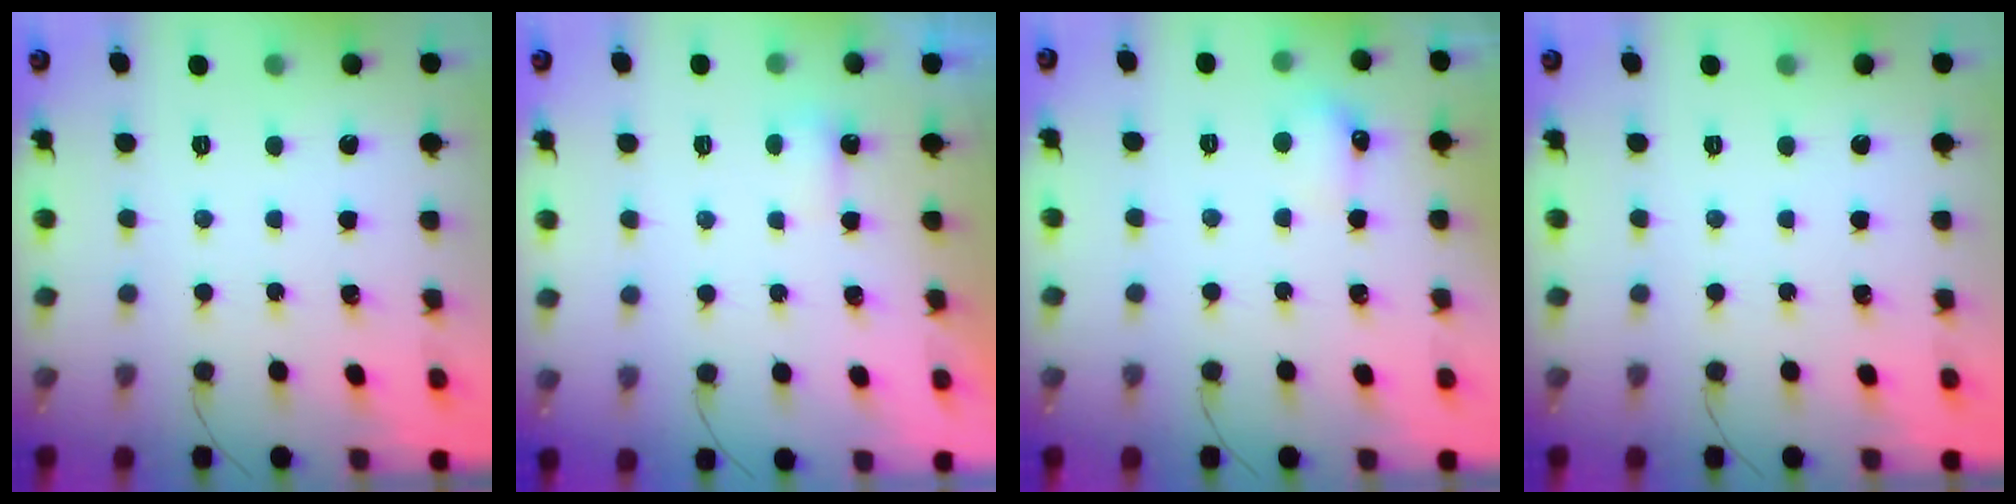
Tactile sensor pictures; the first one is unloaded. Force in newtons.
{"total": 2.8, "press": 2.7, "slide": 0.7}
{"total": 5.6, "press": 5.4, "slide": 1.3}
{"total": 0.0}